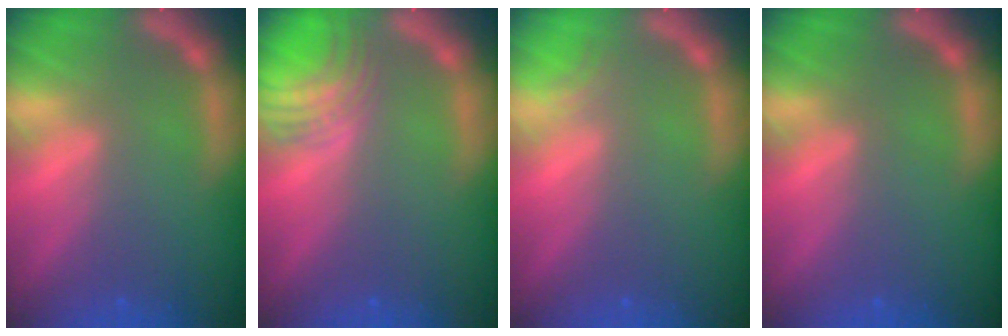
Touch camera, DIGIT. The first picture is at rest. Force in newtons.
{"total": 5.0}
{"total": 0.9}
{"total": 0.0}